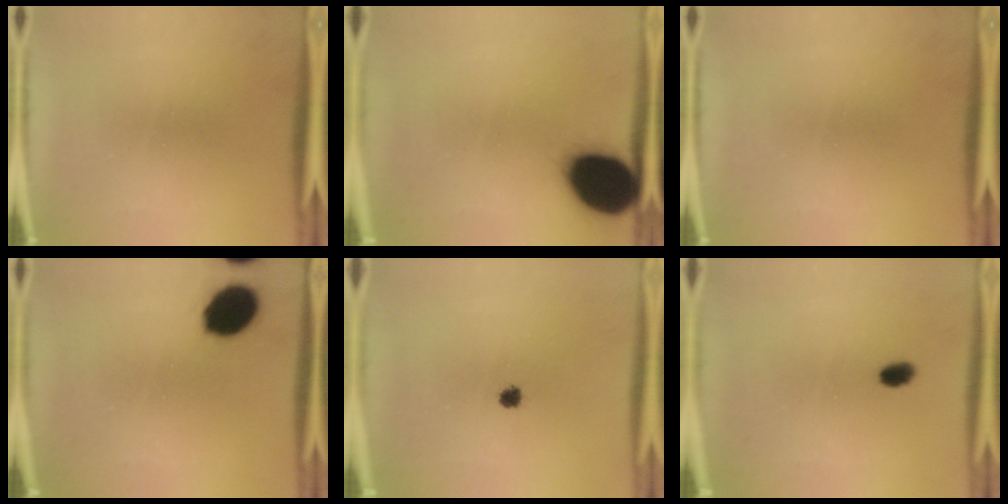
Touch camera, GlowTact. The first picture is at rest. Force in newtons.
{"total": 20.4}
{"total": 0.0}
{"total": 11.6}
{"total": 2.1}
{"total": 2.5}